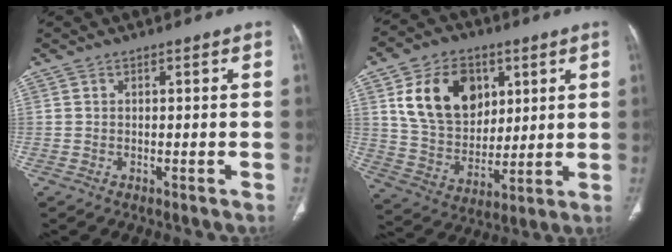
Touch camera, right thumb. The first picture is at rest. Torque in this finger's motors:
{"motor_torque": [0.45, 2.27, 0.23, -0.11, 0.04]}